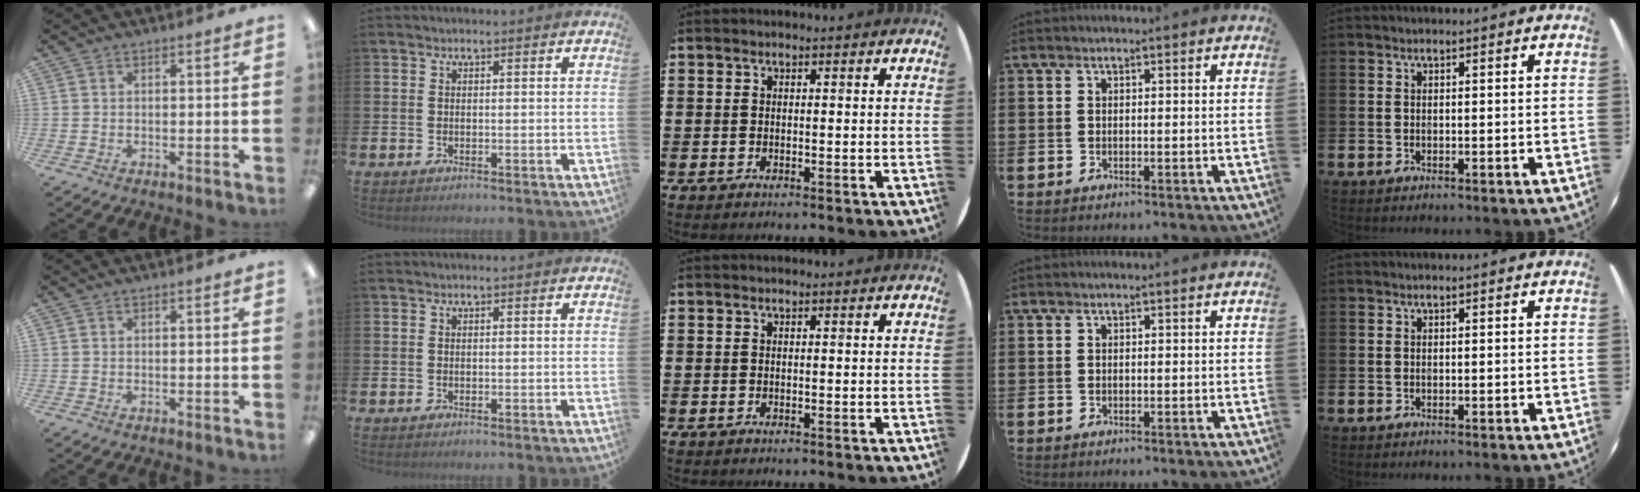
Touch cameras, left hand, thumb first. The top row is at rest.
{}